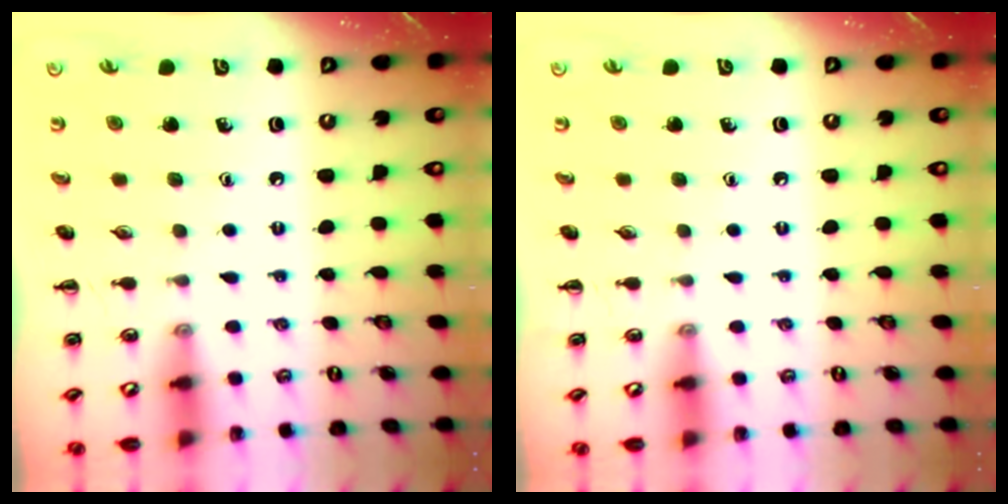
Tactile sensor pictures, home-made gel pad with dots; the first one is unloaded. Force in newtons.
{"total": 0.0}